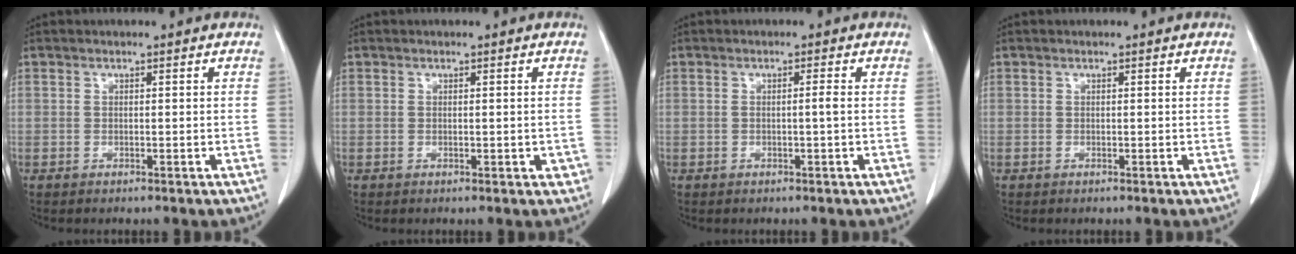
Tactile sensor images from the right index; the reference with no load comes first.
{"total": 1.6, "force": [-0.3, 0.8, 1.3], "torque": [-0.010, 0.002, -0.001]}
{"total": 1.1, "force": [-0.2, -0.2, 1.1], "torque": [-0.019, 0.001, -0.003]}
{"total": 0.0}